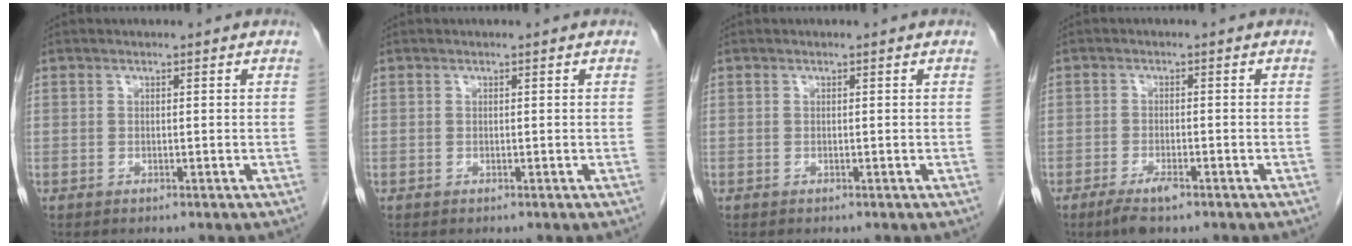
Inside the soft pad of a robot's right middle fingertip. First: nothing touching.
{"total": 0.0}
{"total": 0.0}
{"total": 3.6, "force": [-2.3, 0.8, 2.6], "torque": [-0.053, -0.004, -0.040]}